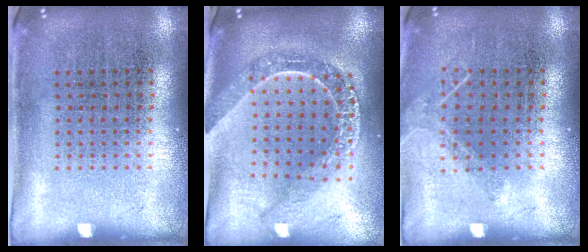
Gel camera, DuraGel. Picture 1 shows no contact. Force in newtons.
{"total": 2.3, "press": 2.0, "slide": 1.2}
{"total": 1.0, "press": 0.9, "slide": 0.2}